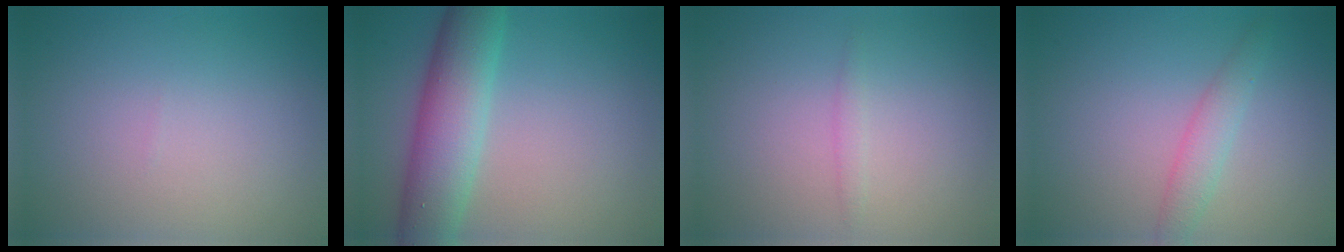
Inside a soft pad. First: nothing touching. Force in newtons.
{"total": 7.0, "press": 7.0, "slide": 0.1}
{"total": 0.8, "press": 0.8, "slide": 0.0}
{"total": 2.1, "press": 2.1, "slide": 0.1}